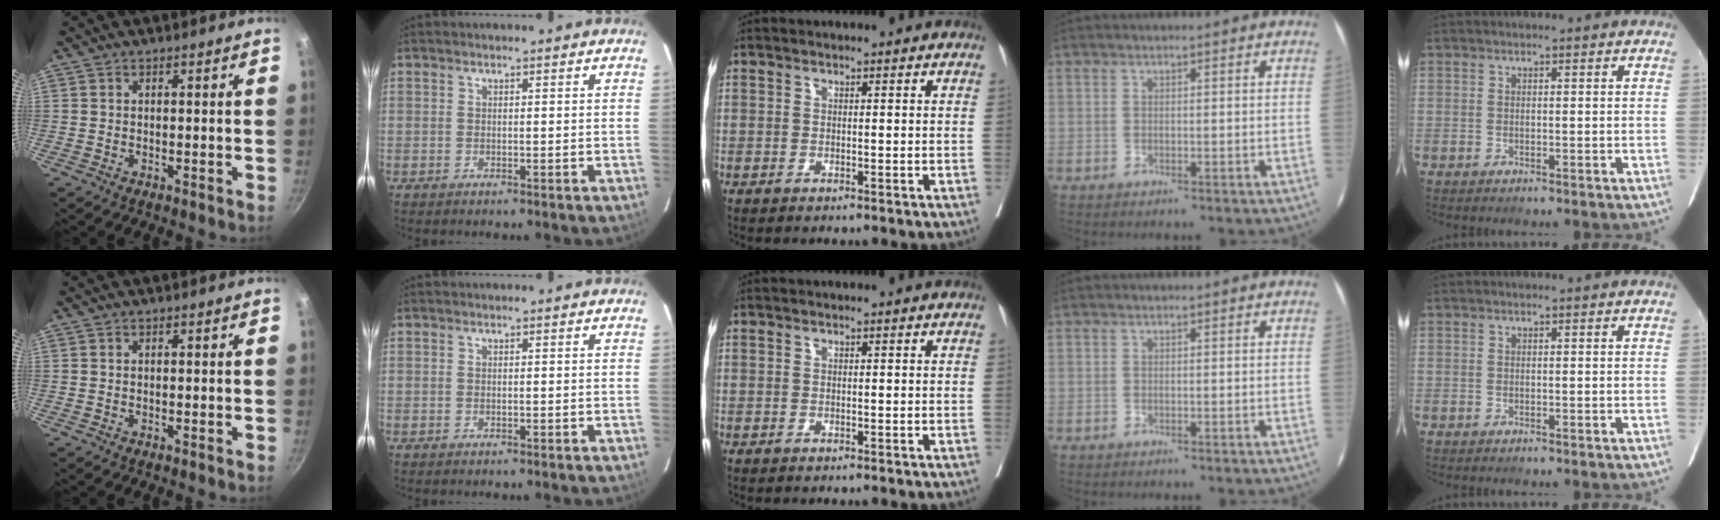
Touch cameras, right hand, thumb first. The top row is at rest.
{}